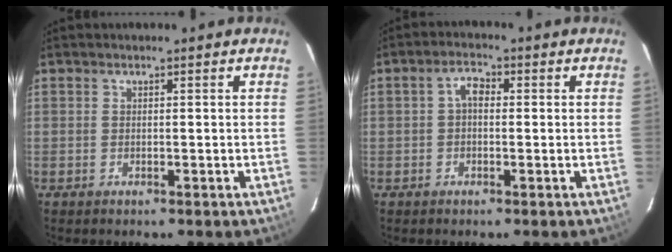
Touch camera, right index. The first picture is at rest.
{"total": 2.7, "force": [0.0, 1.8, 2.1], "torque": [-0.040, 0.012, 0.000]}